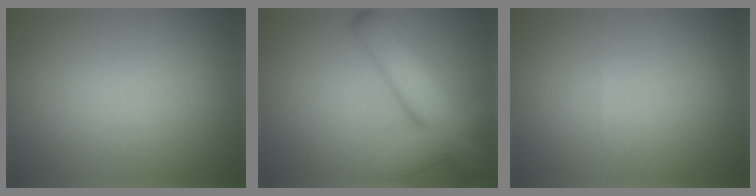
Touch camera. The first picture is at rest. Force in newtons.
{"total": 8.1, "press": 8.1, "slide": 0.7}
{"total": 0.0}